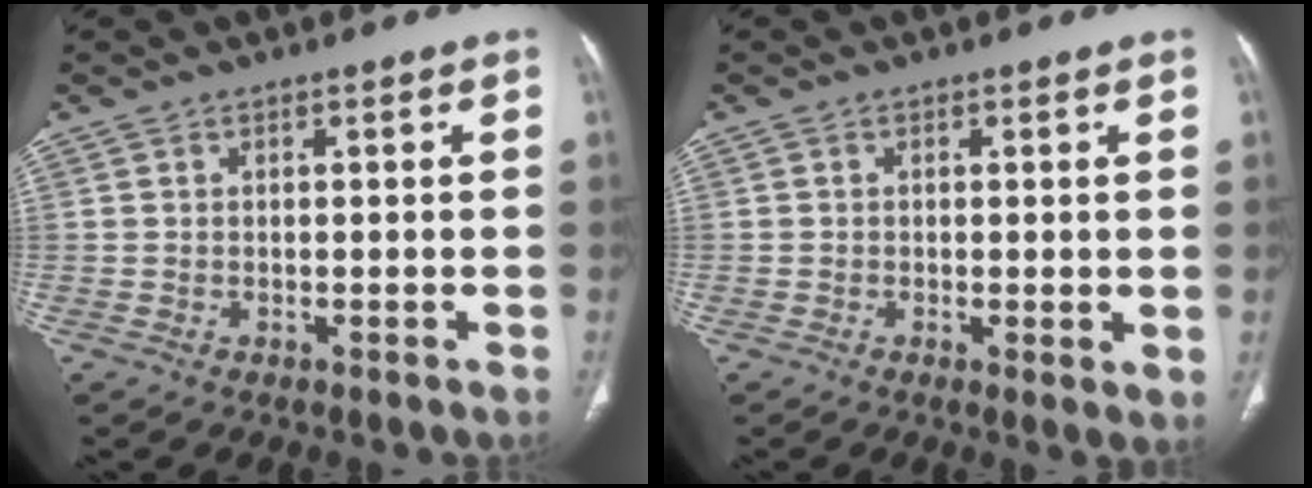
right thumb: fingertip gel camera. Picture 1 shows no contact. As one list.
[{"total": 2.5, "force": [-0.2, 0.7, 2.4], "torque": [-0.043, -0.011, -0.006]}]